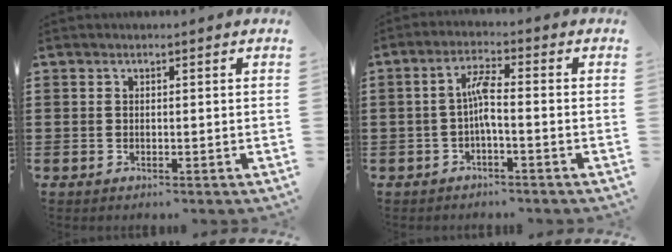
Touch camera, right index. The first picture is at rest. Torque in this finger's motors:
{"motor_torque": [0.95, -0.66, 0.17, 0.14]}